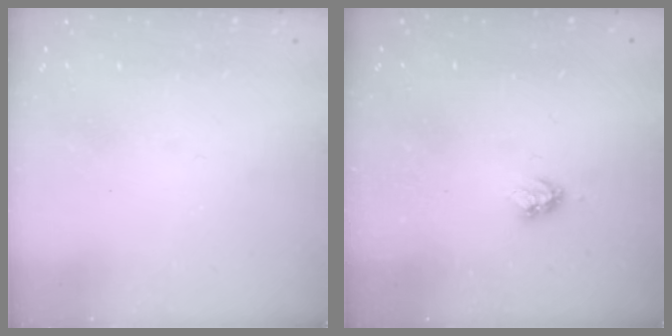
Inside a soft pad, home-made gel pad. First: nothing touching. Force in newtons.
{"total": 3.1, "press": 3.1, "slide": 0.3}